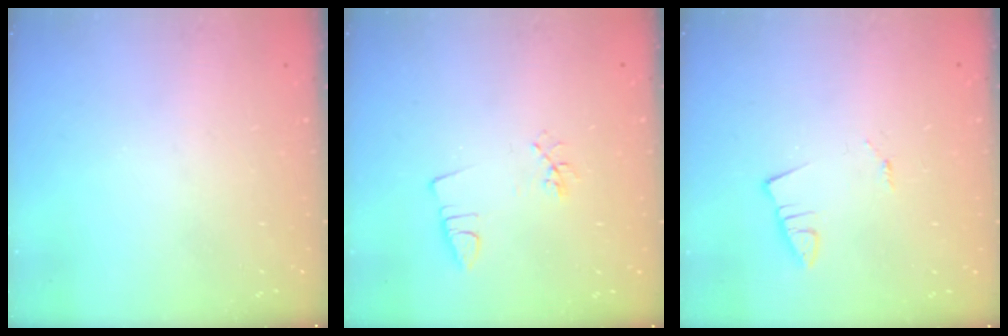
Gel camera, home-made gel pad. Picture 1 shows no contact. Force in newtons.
{"total": 3.1, "press": 2.7, "slide": 1.4}
{"total": 1.0, "press": 1.0, "slide": 0.1}